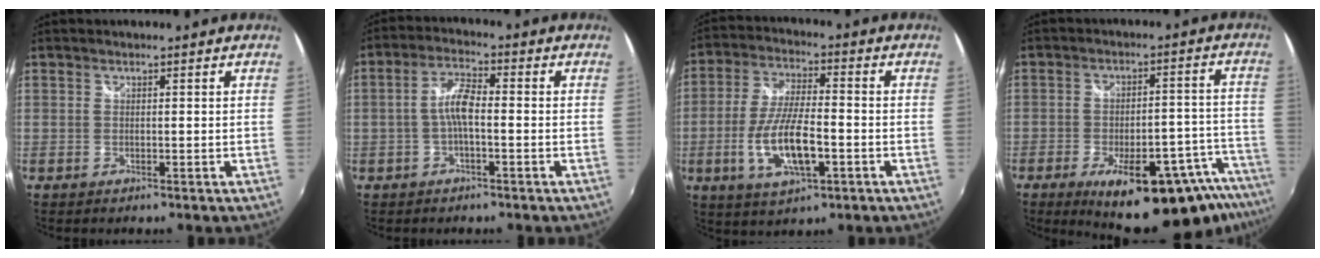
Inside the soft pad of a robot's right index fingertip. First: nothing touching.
{"total": 4.9, "force": [-1.2, 1.3, 4.6], "torque": [-0.096, 0.013, -0.025]}
{"total": 12.5, "force": [-3.7, 4.1, 11.1], "torque": [-0.226, -0.008, -0.068]}
{"total": 23.6, "force": [-17.3, 6.7, 14.6], "torque": [-0.186, -0.012, -0.221]}